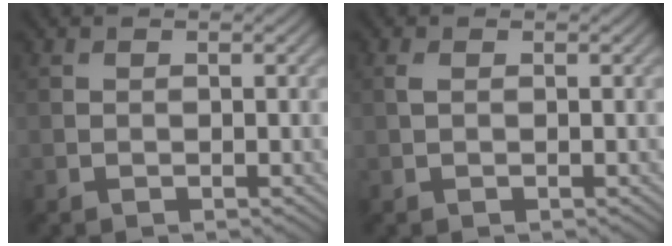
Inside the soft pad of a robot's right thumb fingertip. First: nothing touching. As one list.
[{"total": 0.7, "force": [0.2, 0.3, 0.6], "torque": [-0.019, 0.003, 0.003]}]